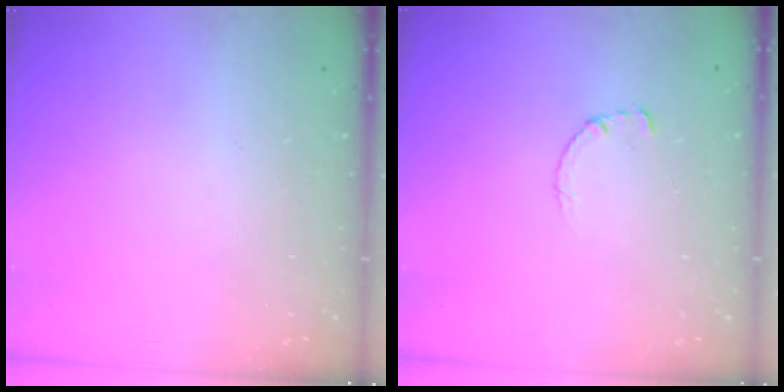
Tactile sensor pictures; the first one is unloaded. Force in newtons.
{"total": 0.7, "press": 0.6, "slide": 0.1}